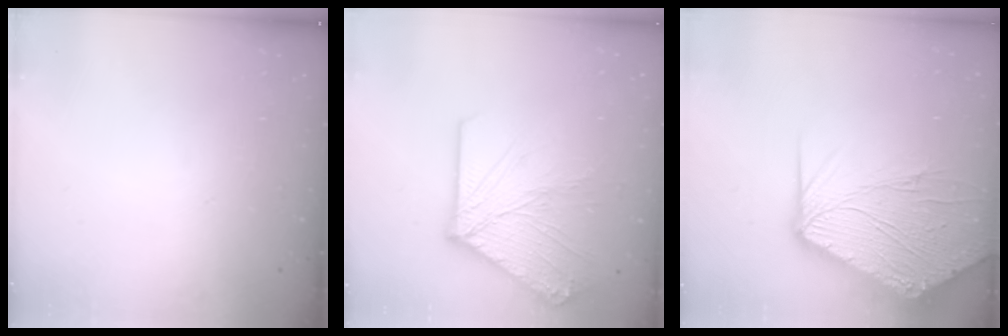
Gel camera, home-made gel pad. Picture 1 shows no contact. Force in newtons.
{"total": 16.4, "press": 16.2, "slide": 2.3}
{"total": 17.4, "press": 17.2, "slide": 2.1}